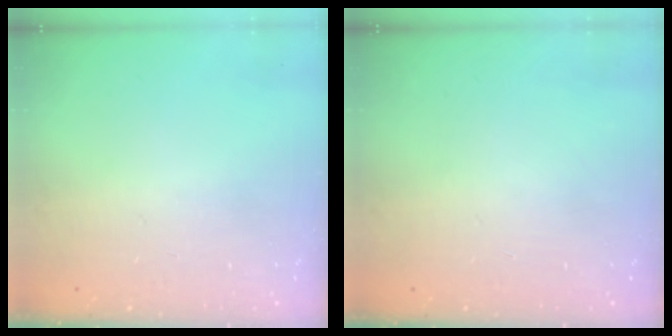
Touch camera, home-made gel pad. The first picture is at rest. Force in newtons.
{"total": 0.0}